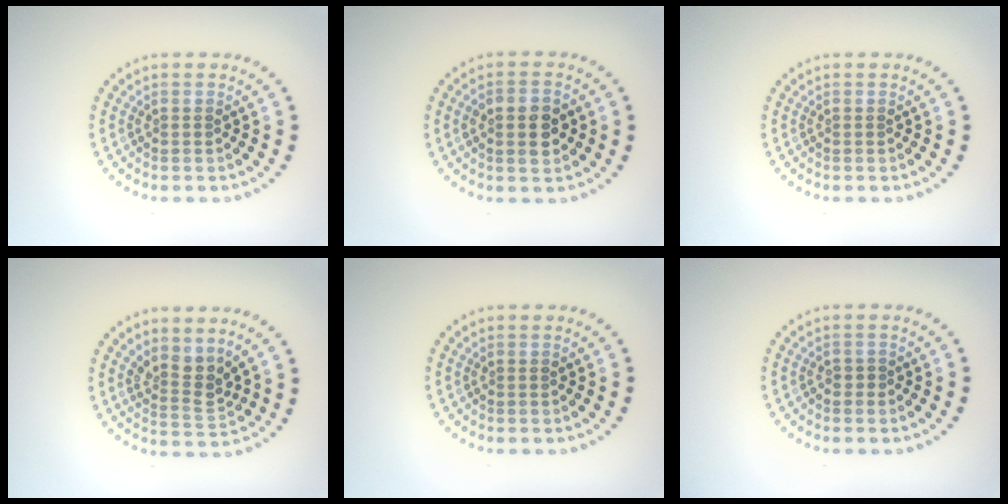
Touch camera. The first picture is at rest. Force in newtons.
{"total": 3.0, "press": 3.0, "slide": 0.2}
{"total": 0.0}
{"total": 2.7, "press": 2.0, "slide": 1.9}
{"total": 0.0}
{"total": 0.6, "press": 0.3, "slide": 0.4}